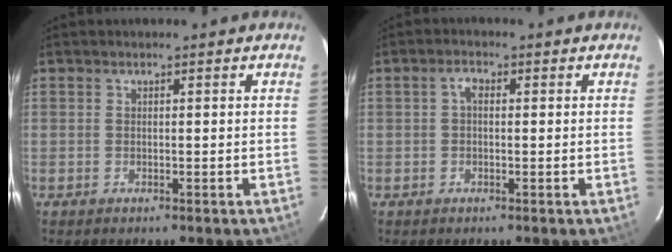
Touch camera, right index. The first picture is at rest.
{"total": 1.9, "force": [0.2, 1.2, 1.5], "torque": [-0.030, 0.009, 0.002]}